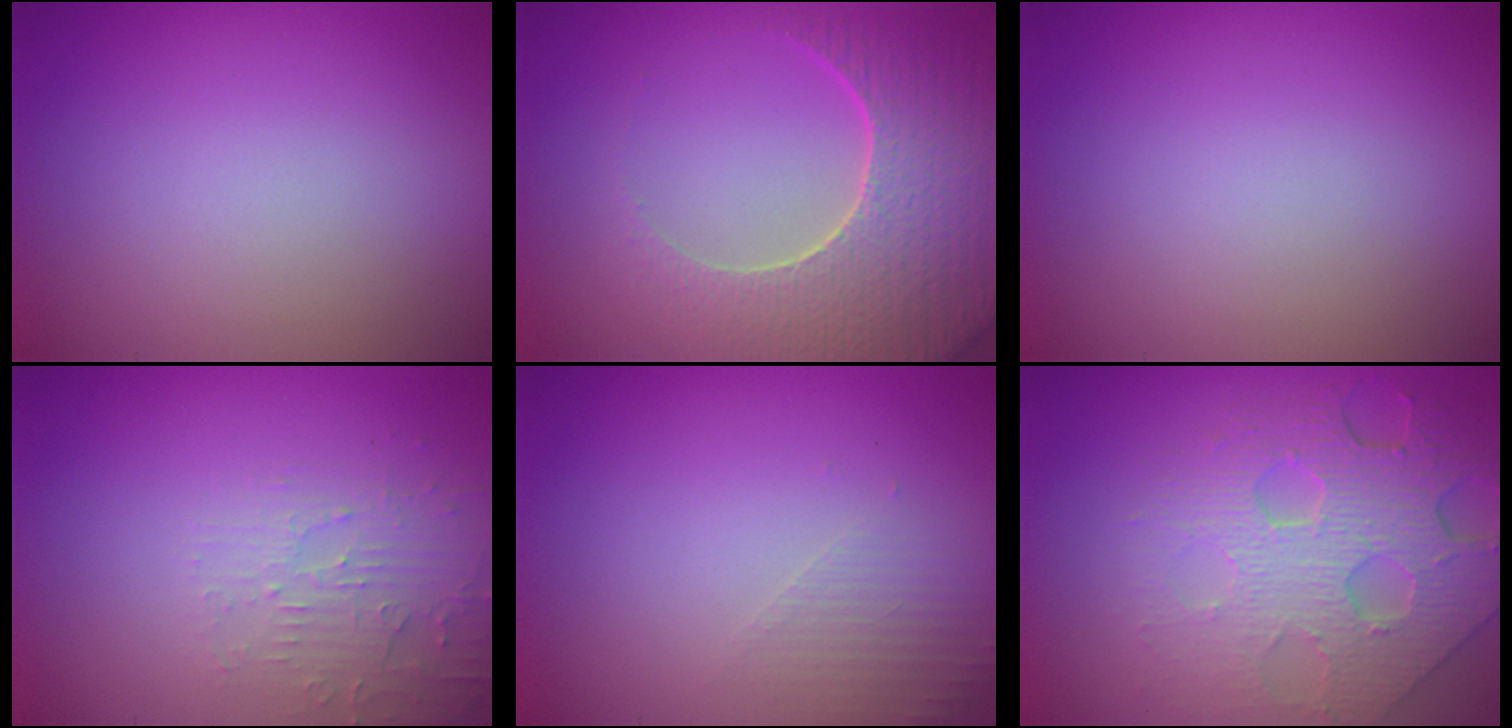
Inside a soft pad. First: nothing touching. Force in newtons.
{"total": 7.3, "press": 5.8, "slide": 4.3}
{"total": 0.0}
{"total": 2.8, "press": 2.7, "slide": 0.6}
{"total": 1.6, "press": 1.6, "slide": 0.4}
{"total": 8.1, "press": 5.7, "slide": 5.8}